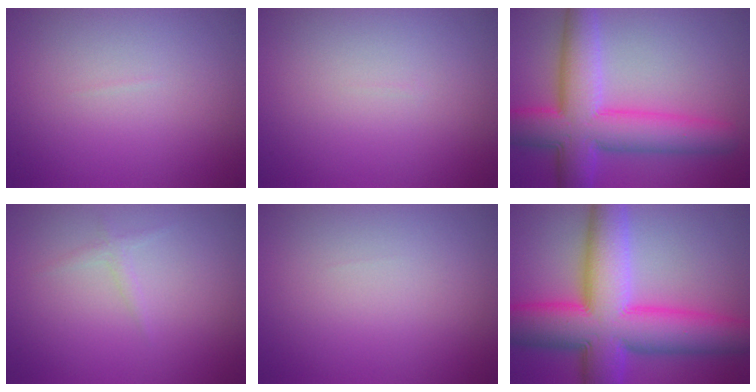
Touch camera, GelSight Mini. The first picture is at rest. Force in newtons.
{"total": 0.0}
{"total": 9.3, "press": 9.3, "slide": 0.3}
{"total": 0.8, "press": 0.8, "slide": 0.1}
{"total": 0.0}
{"total": 13.6, "press": 13.6, "slide": 0.2}